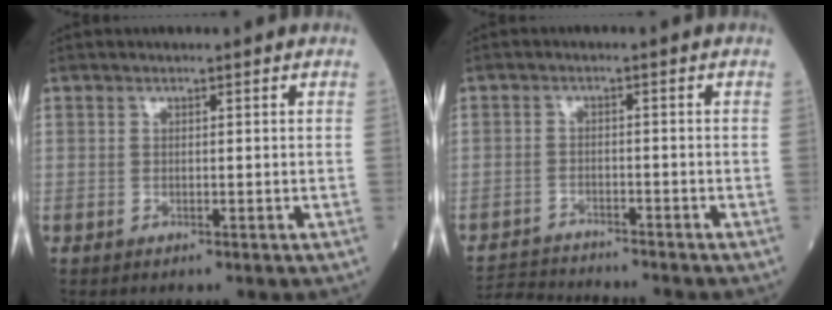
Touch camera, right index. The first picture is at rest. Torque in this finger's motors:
{"motor_torque": [-1.09, 0.34, -1.05, -0.21]}